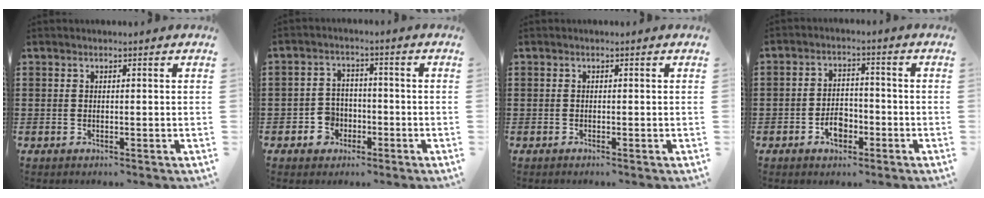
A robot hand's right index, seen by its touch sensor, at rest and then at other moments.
{"total": 4.0, "force": [-1.7, 3.5, 1.1], "torque": [-0.030, 0.007, -0.035]}
{"total": 0.0}
{"total": 4.3, "force": [-2.0, 2.8, 2.5], "torque": [-0.038, 0.003, -0.038]}